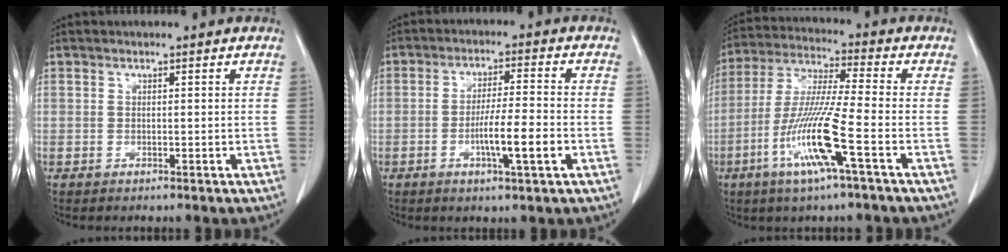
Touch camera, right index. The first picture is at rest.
{"total": 7.4, "force": [-2.5, 0.2, 7.0], "torque": [-0.121, -0.004, -0.043]}
{"total": 12.9, "force": [-5.1, -0.6, 11.8], "torque": [-0.243, -0.013, -0.103]}